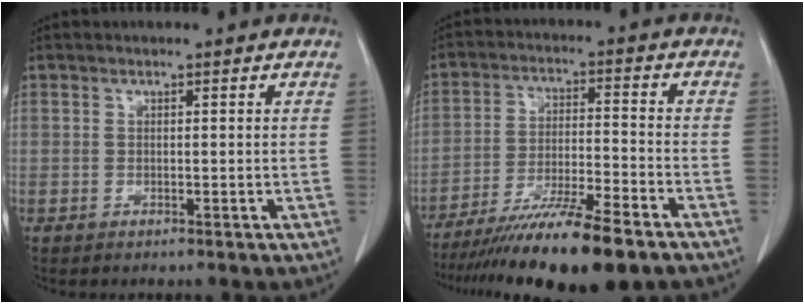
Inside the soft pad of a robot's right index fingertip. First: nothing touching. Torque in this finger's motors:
{"motor_torque": [1.10, -1.04, 0.66, 0.21]}